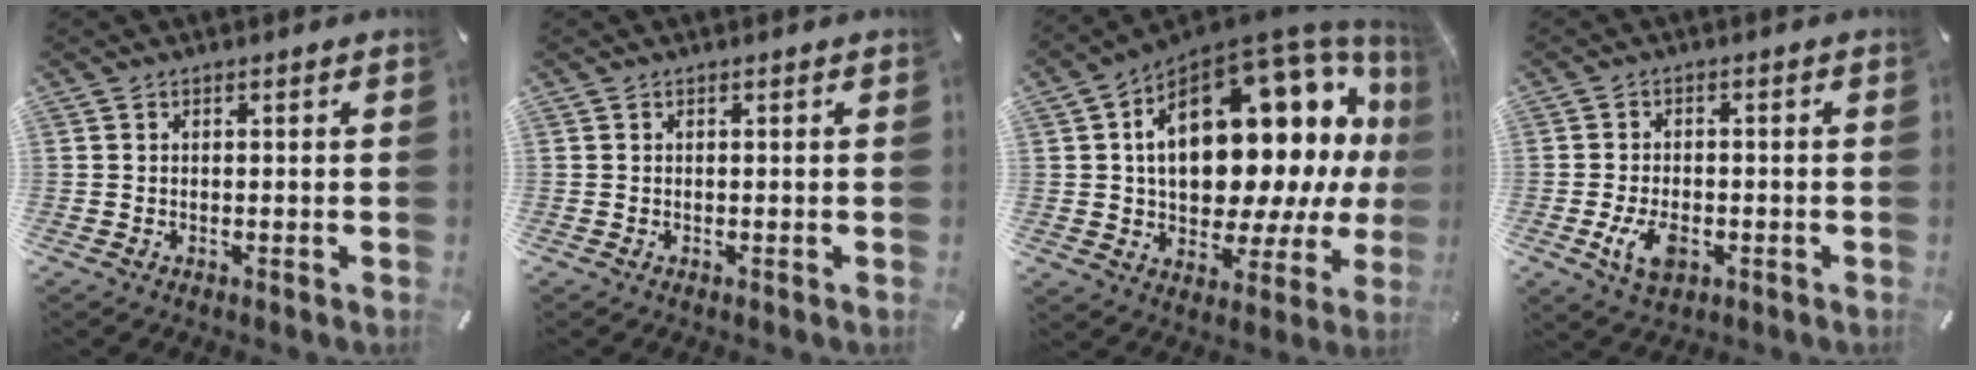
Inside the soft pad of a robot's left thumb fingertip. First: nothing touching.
{"total": 0.0}
{"total": 25.9, "force": [5.9, 14.4, 20.7], "torque": [-0.324, -0.061, 0.105]}
{"total": 6.4, "force": [-2.2, 4.0, 4.5], "torque": [-0.097, 0.001, -0.044]}